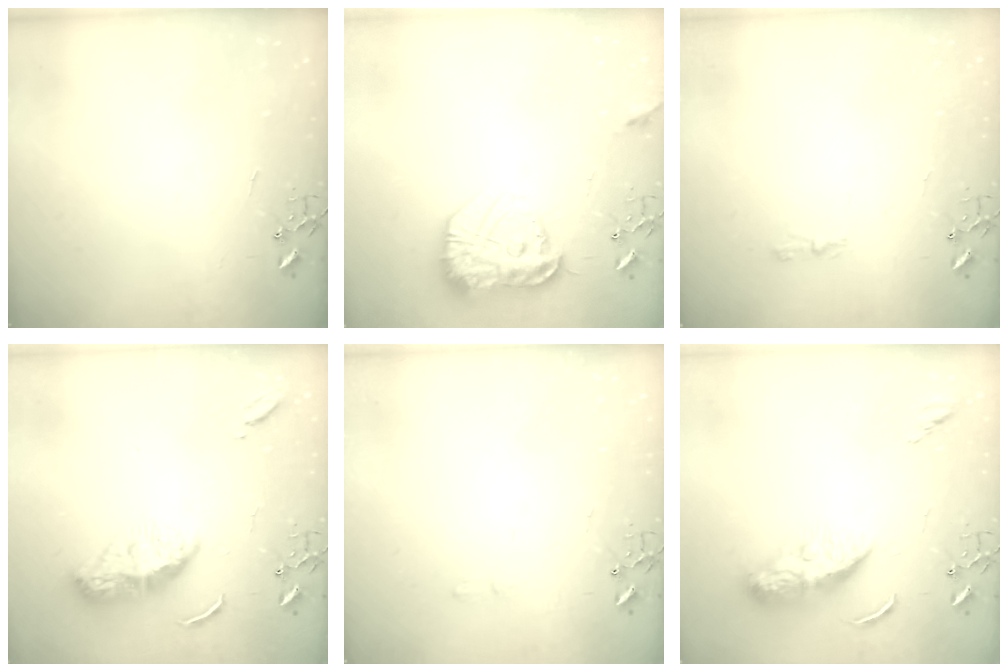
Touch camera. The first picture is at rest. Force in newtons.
{"total": 17.6, "press": 17.6, "slide": 1.3}
{"total": 3.9, "press": 3.9, "slide": 0.5}
{"total": 11.1, "press": 11.0, "slide": 1.0}
{"total": 4.5, "press": 4.5, "slide": 0.4}
{"total": 10.3, "press": 10.2, "slide": 0.9}